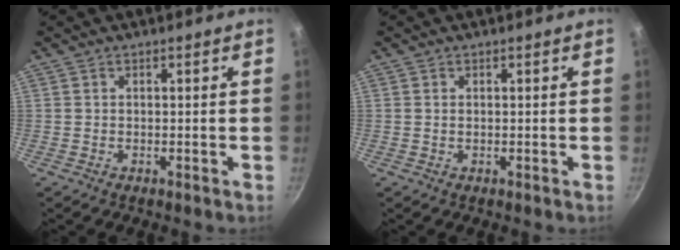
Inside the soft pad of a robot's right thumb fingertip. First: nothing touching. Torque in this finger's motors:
{"motor_torque": [-0.41, 0.05, -0.32, 0.18, -0.02]}